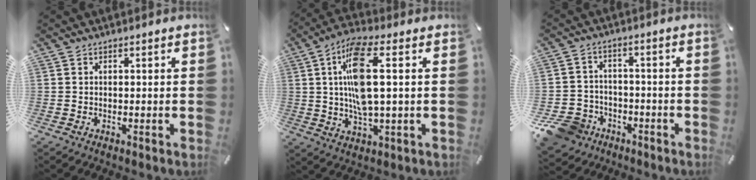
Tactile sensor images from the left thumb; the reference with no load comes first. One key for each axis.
{"total": 12.6, "fx": 1.6, "fy": 4.0, "fz": 11.8, "tx": -0.235, "ty": -0.006, "tz": 0.023}
{"total": 9.9, "fx": -5.7, "fy": 7.7, "fz": 2.7, "tx": -0.072, "ty": 0.043, "tz": -0.103}